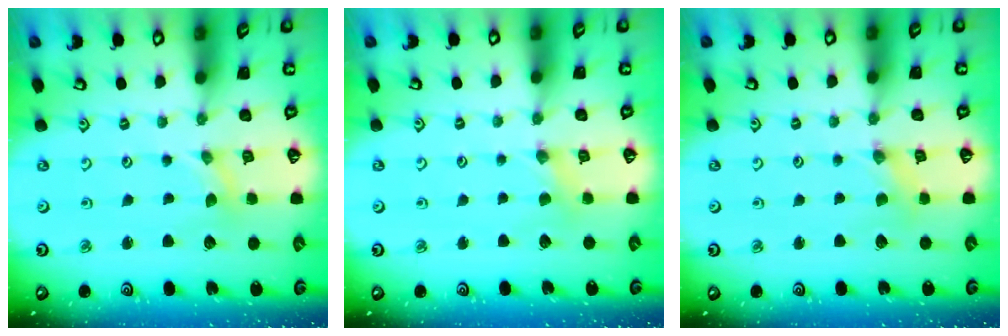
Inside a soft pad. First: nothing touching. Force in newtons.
{"total": 2.1, "press": 2.1, "slide": 0.4}
{"total": 0.6, "press": 0.6, "slide": 0.1}